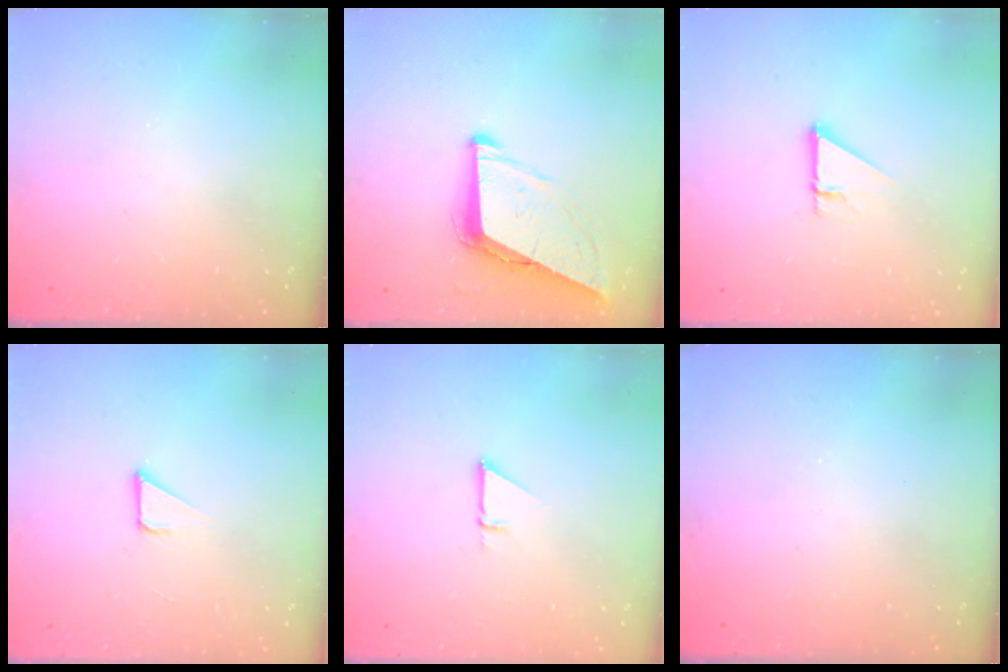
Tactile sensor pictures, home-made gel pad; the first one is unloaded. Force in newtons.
{"total": 8.7, "press": 8.4, "slide": 2.4}
{"total": 2.7, "press": 2.7, "slide": 0.1}
{"total": 2.2, "press": 2.2, "slide": 0.2}
{"total": 1.4, "press": 1.4, "slide": 0.0}
{"total": 0.0}